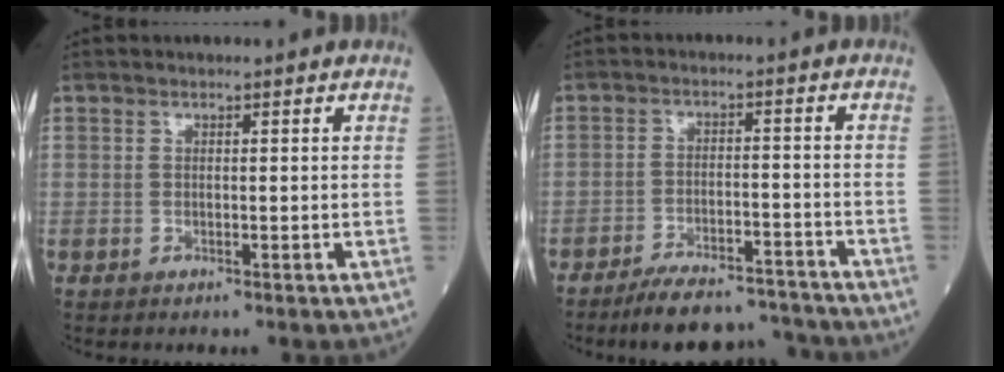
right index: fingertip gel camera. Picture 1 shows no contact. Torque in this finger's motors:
{"motor_torque": [0.59, -0.68, 0.08, 0.02]}